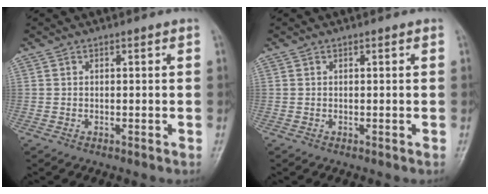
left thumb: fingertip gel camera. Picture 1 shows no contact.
{"total": 0.0}